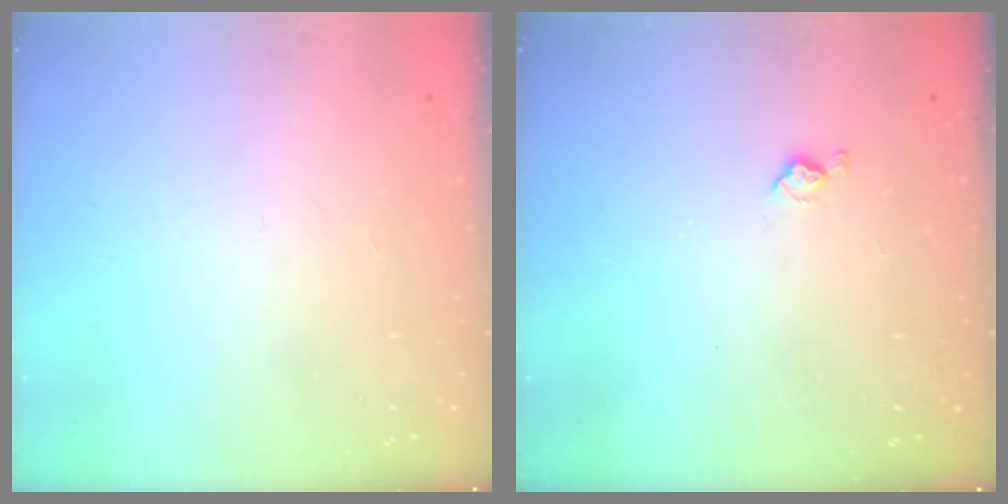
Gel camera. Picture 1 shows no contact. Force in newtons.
{"total": 5.0, "press": 4.9, "slide": 0.8}